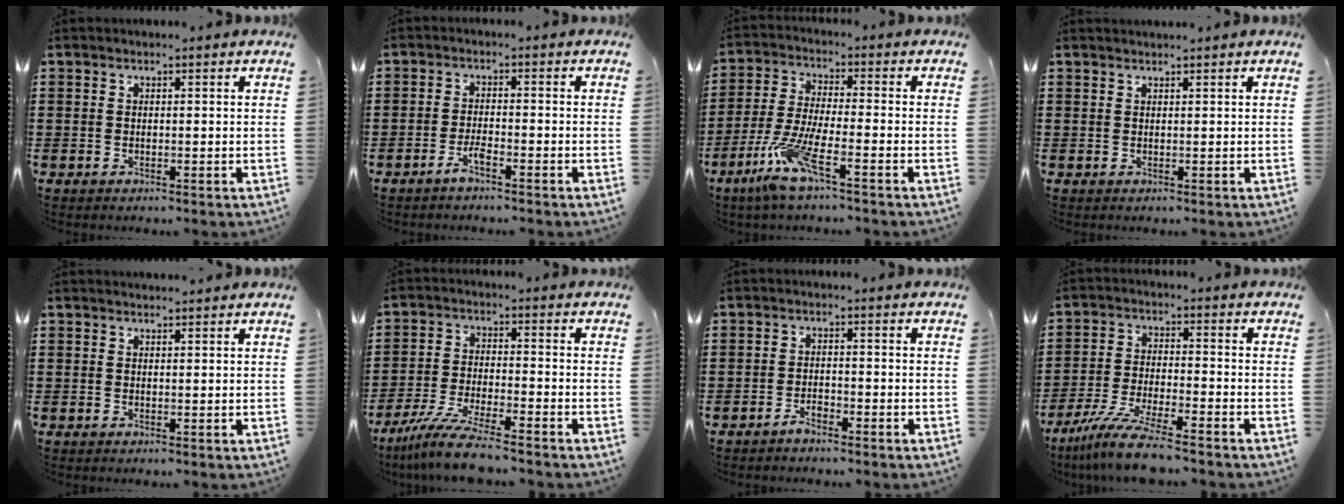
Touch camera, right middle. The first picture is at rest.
{"total": 2.5, "force": [-1.8, 0.3, 1.7], "torque": [-0.039, 0.001, -0.037]}
{"total": 8.0, "force": [-5.0, 1.2, 6.2], "torque": [-0.140, -0.012, -0.097]}
{"total": 0.8, "force": [0.8, -0.1, 0.0], "torque": [-0.001, -0.002, 0.016]}
{"total": 0.9, "force": [0.9, -0.1, 0.0], "torque": [-0.002, -0.003, 0.018]}
{"total": 8.0, "force": [-6.7, 0.1, 4.3], "torque": [-0.096, -0.012, -0.130]}
{"total": 2.2, "force": [-1.9, 0.5, 1.0], "torque": [-0.020, 0.003, -0.038]}
{"total": 8.6, "force": [-7.2, 0.2, 4.8], "torque": [-0.101, -0.007, -0.139]}